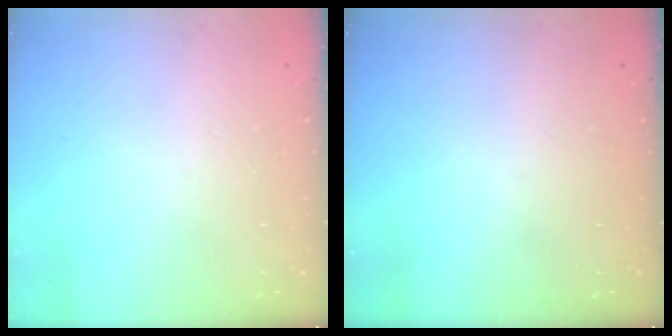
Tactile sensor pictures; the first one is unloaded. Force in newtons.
{"total": 0.0}